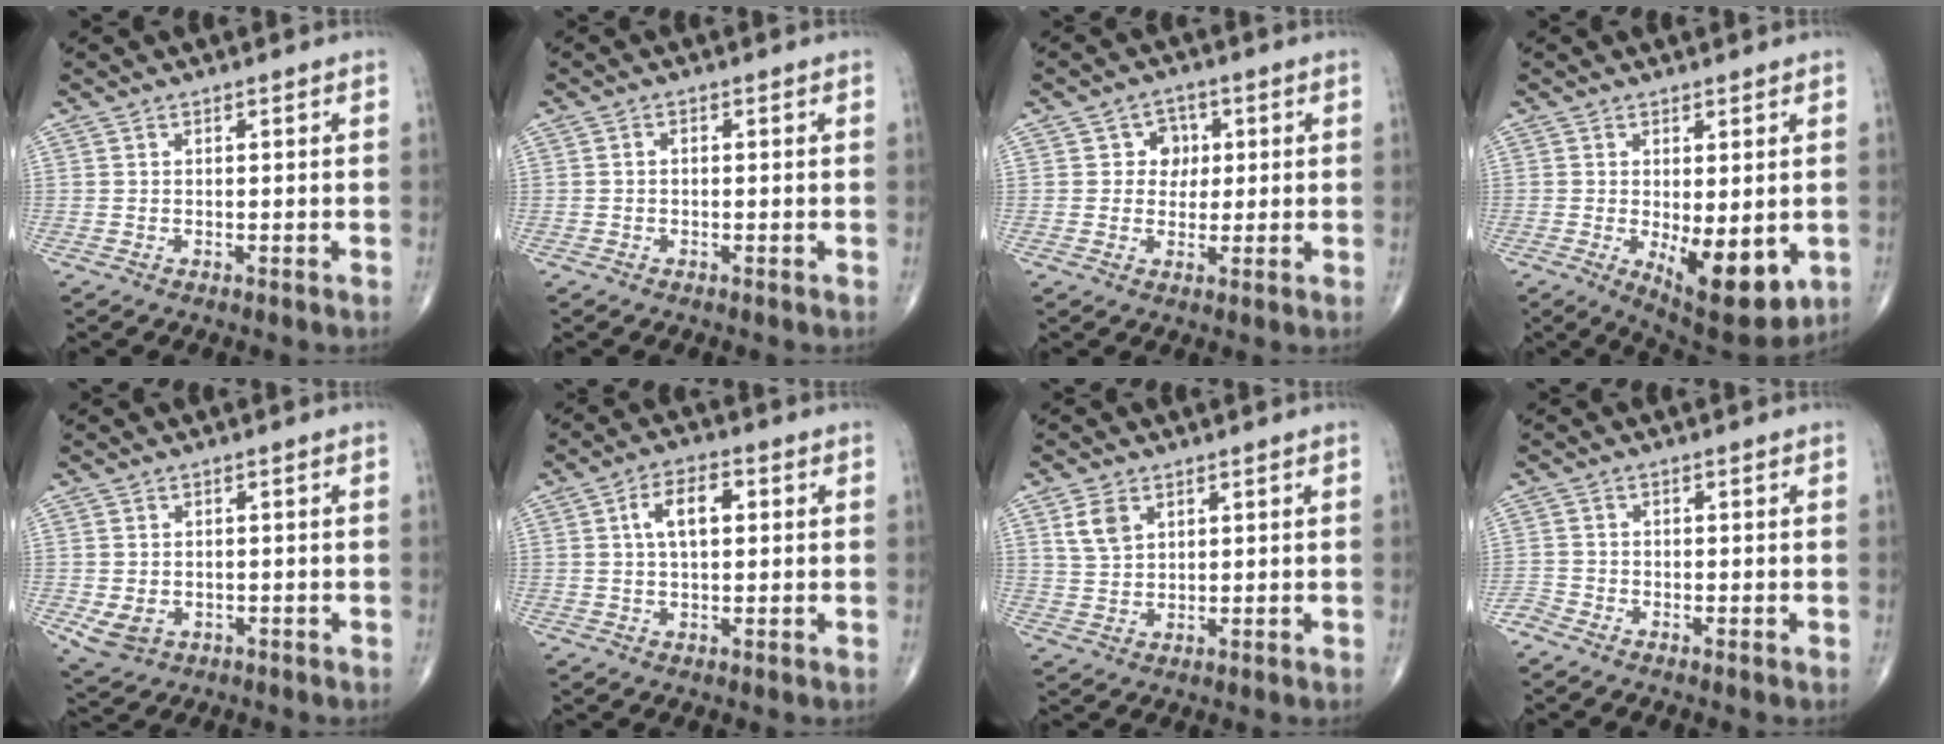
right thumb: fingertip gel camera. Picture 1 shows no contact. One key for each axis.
{"total": 0.7, "fx": -0.2, "fy": 0.5, "fz": 0.5, "tx": -0.007, "ty": 0.002, "tz": -0.007}
{"total": 4.5, "fx": 0.9, "fy": 4.1, "fz": 1.8, "tx": 0.008, "ty": 0.005, "tz": 0.006}
{"total": 11.8, "fx": -2.5, "fy": 4.9, "fz": 10.4, "tx": -0.134, "ty": -0.025, "tz": -0.020}
{"total": 4.5, "fx": -1.1, "fy": 3.5, "fz": 2.5, "tx": -0.046, "ty": 0.000, "tz": -0.006}
{"total": 7.0, "fx": 1.5, "fy": 3.6, "fz": 5.8, "tx": -0.097, "ty": 0.012, "tz": 0.022}
{"total": 4.6, "fx": 2.2, "fy": 3.0, "fz": 2.7, "tx": -0.047, "ty": -0.006, "tz": 0.048}
{"total": 1.9, "fx": -1.7, "fy": 0.6, "fz": 0.5, "tx": -0.011, "ty": -0.006, "tz": -0.041}